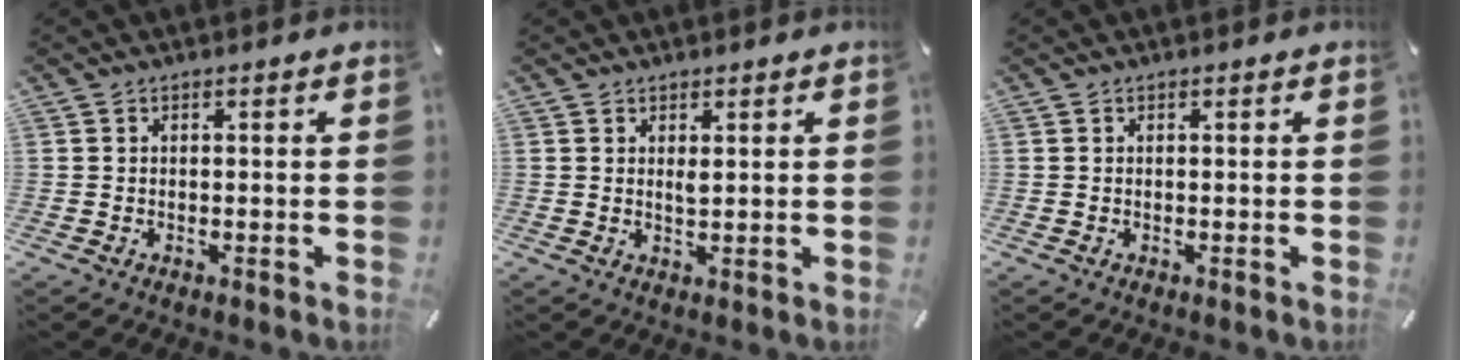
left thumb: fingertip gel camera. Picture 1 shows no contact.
{"total": 1.4, "force": [0.7, 0.4, 1.2], "torque": [-0.026, -0.002, 0.012]}
{"total": 0.0}